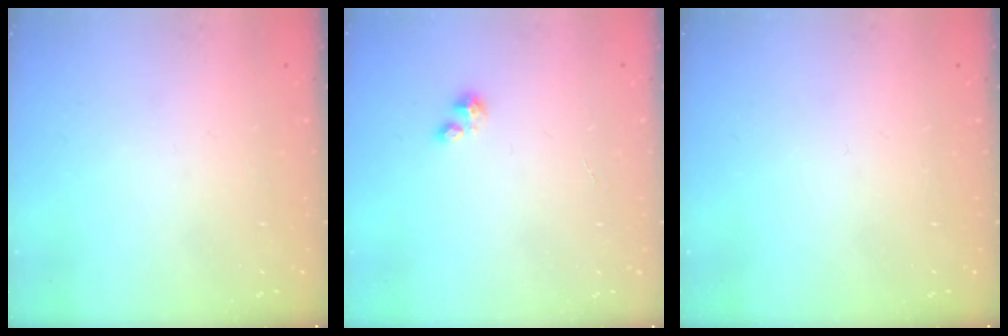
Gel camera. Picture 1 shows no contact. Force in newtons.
{"total": 0.9, "press": 0.9, "slide": 0.3}
{"total": 0.0}